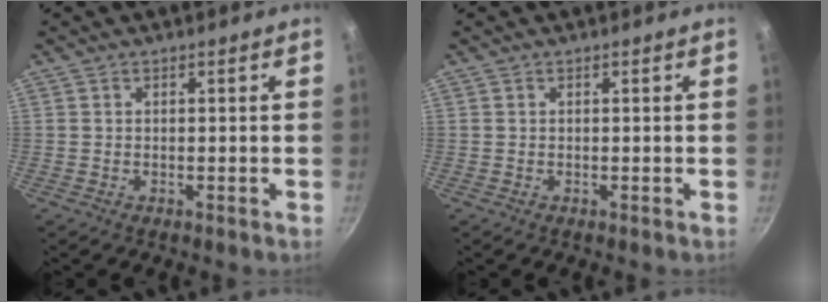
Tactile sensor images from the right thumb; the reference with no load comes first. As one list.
[{"total": 0.0}]